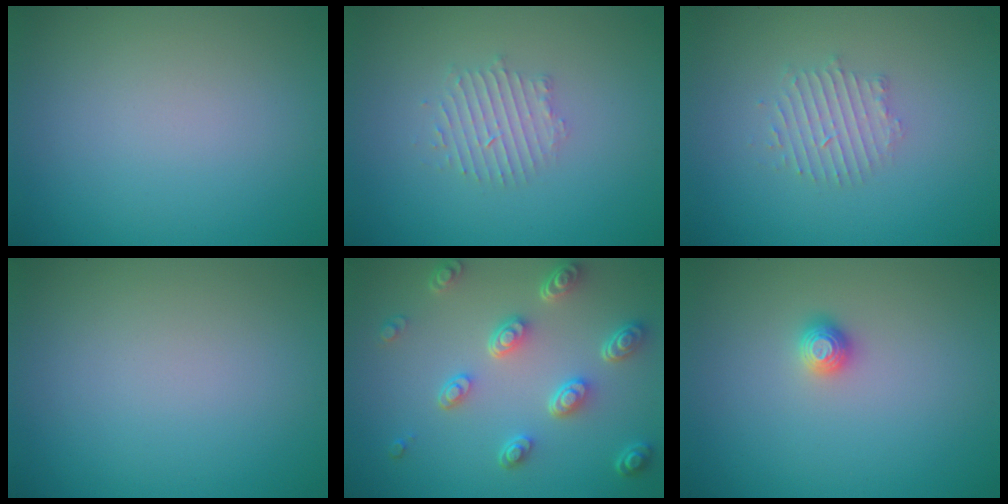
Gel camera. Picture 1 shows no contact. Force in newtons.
{"total": 2.1, "press": 2.1, "slide": 0.4}
{"total": 2.1, "press": 2.1, "slide": 0.4}
{"total": 0.0}
{"total": 5.3, "press": 4.0, "slide": 3.5}
{"total": 1.1, "press": 1.1, "slide": 0.3}